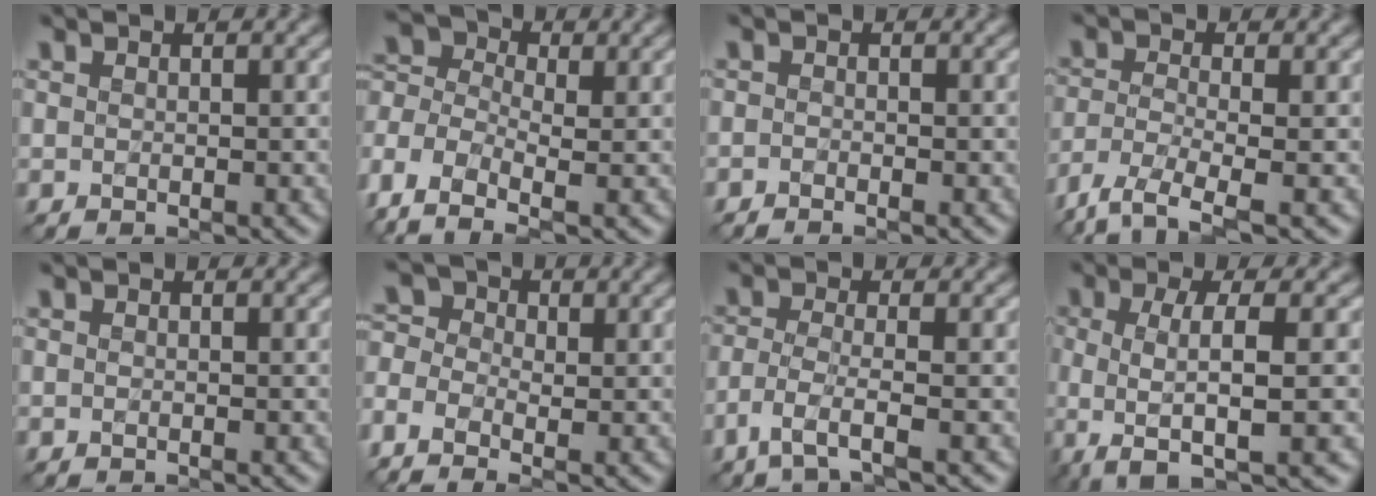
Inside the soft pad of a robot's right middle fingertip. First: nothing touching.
{"total": 7.0, "force": [-3.2, 3.6, 5.1], "torque": [-0.124, 0.003, -0.079]}
{"total": 0.7, "force": [-0.7, 0.0, 0.2], "torque": [-0.003, -0.004, -0.015]}
{"total": 4.4, "force": [-3.0, 1.1, 2.9], "torque": [-0.069, -0.013, -0.067]}
{"total": 0.0}
{"total": 4.9, "force": [-2.2, 3.1, 3.1], "torque": [-0.073, 0.002, -0.041]}
{"total": 2.9, "force": [-1.8, 0.5, 2.2], "torque": [-0.053, -0.005, -0.045]}
{"total": 6.5, "force": [-1.1, 1.7, 6.1], "torque": [-0.095, -0.007, -0.030]}